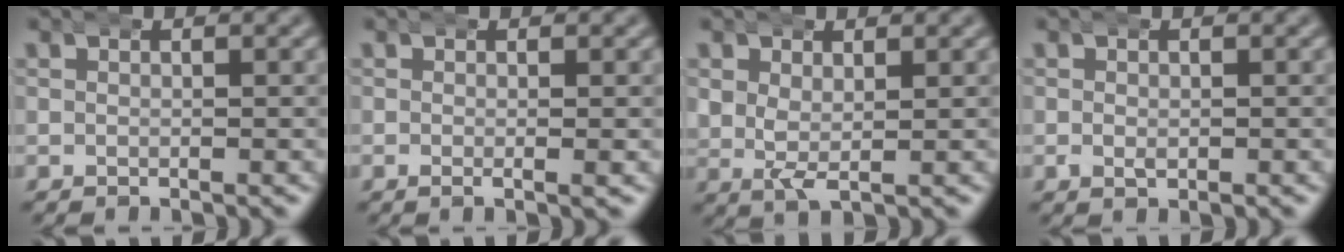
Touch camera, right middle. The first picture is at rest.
{"total": 1.2, "force": [-0.4, 0.2, 1.1], "torque": [-0.021, 0.003, -0.011]}
{"total": 3.0, "force": [0.4, 1.9, 2.3], "torque": [-0.068, -0.019, 0.018]}
{"total": 1.3, "force": [-0.4, 0.8, 0.9], "torque": [-0.018, -0.006, -0.001]}